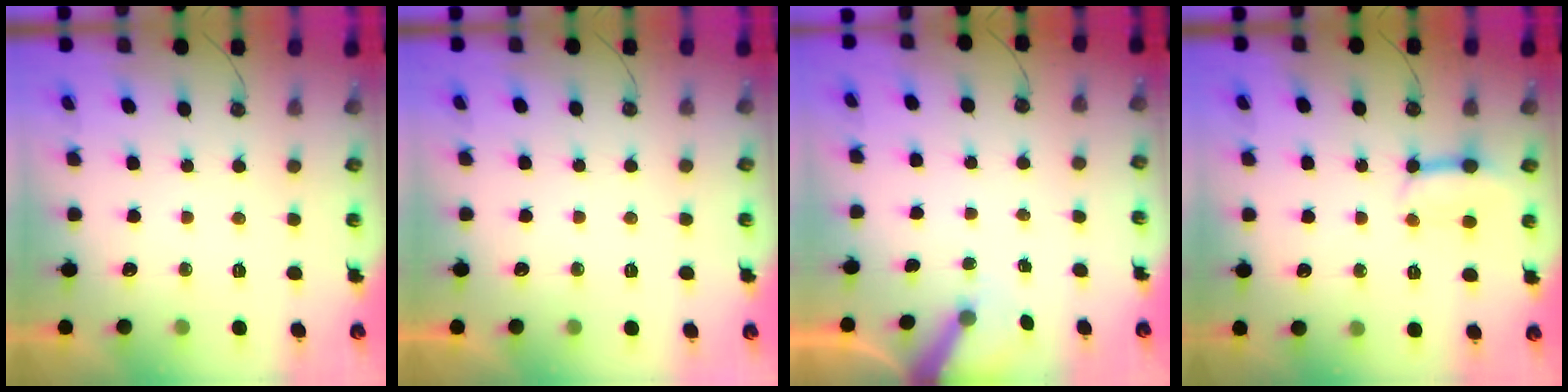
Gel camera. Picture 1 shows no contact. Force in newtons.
{"total": 0.0}
{"total": 5.0, "press": 4.9, "slide": 0.4}
{"total": 7.5, "press": 7.5, "slide": 0.9}